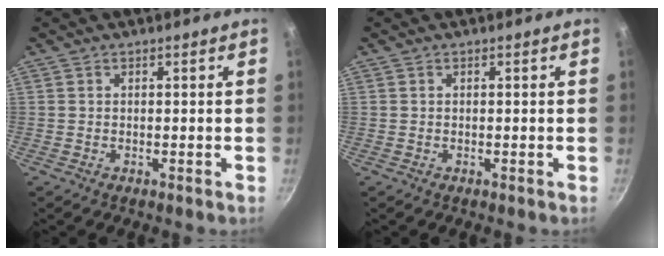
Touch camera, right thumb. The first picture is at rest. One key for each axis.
{"total": 0.0}